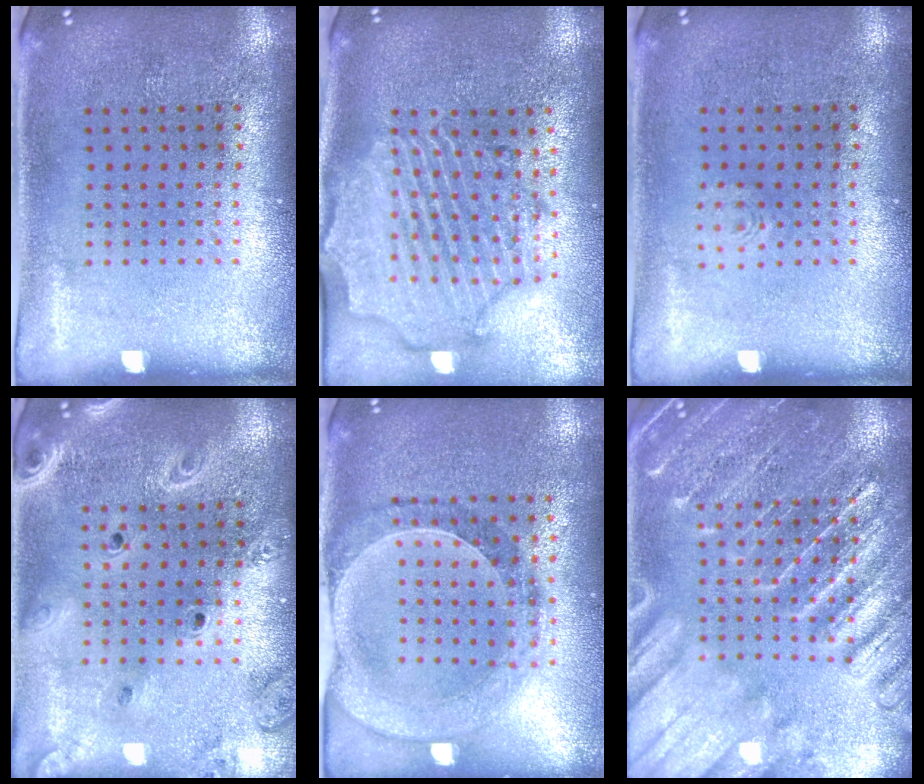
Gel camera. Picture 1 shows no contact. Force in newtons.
{"total": 2.8, "press": 2.5, "slide": 1.3}
{"total": 0.6, "press": 0.6, "slide": 0.1}
{"total": 2.5, "press": 2.2, "slide": 1.2}
{"total": 0.8, "press": 0.7, "slide": 0.3}
{"total": 5.2, "press": 5.1, "slide": 0.7}